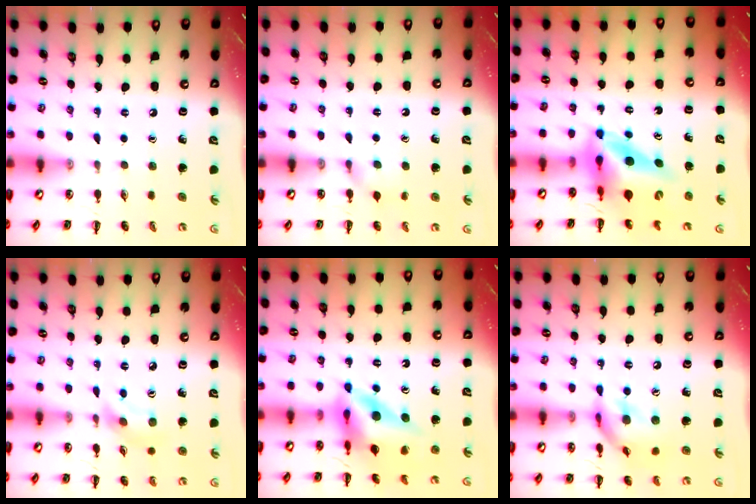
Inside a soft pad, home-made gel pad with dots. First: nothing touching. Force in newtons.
{"total": 3.7, "press": 3.3, "slide": 1.5}
{"total": 11.4, "press": 10.9, "slide": 3.3}
{"total": 3.3, "press": 3.2, "slide": 0.7}
{"total": 13.0, "press": 12.6, "slide": 3.1}
{"total": 13.2, "press": 13.0, "slide": 2.0}